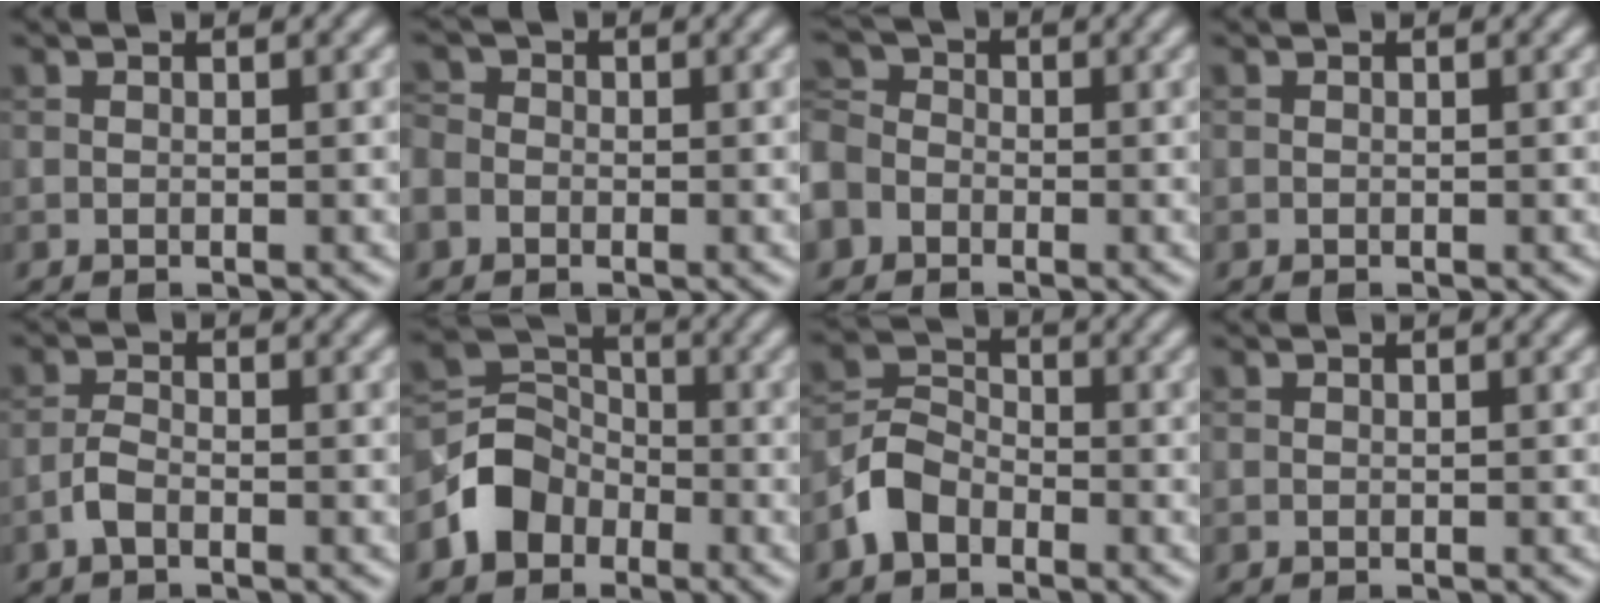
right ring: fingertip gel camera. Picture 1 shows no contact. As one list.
[{"total": 3.0, "force": [-1.1, 2.6, 1.1], "torque": [-0.015, 0.007, -0.035]}, {"total": 6.7, "force": [-3.3, 5.2, 2.5], "torque": [-0.055, -0.005, -0.067]}, {"total": 0.0}, {"total": 1.7, "force": [-1.1, 0.8, 1.2], "torque": [-0.025, 0.004, -0.026]}, {"total": 4.5, "force": [-2.3, 3.6, 1.3], "torque": [-0.017, 0.006, -0.054]}, {"total": 3.9, "force": [-2.4, 2.6, 1.5], "torque": [-0.035, 0.007, -0.060]}, {"total": 0.0}]